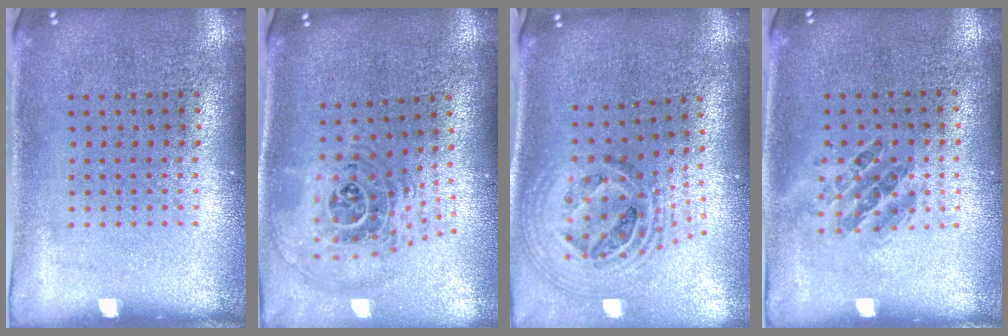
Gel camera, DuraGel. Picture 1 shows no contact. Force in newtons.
{"total": 1.7, "press": 1.4, "slide": 0.9}
{"total": 1.9, "press": 1.5, "slide": 1.1}
{"total": 1.0, "press": 0.9, "slide": 0.3}